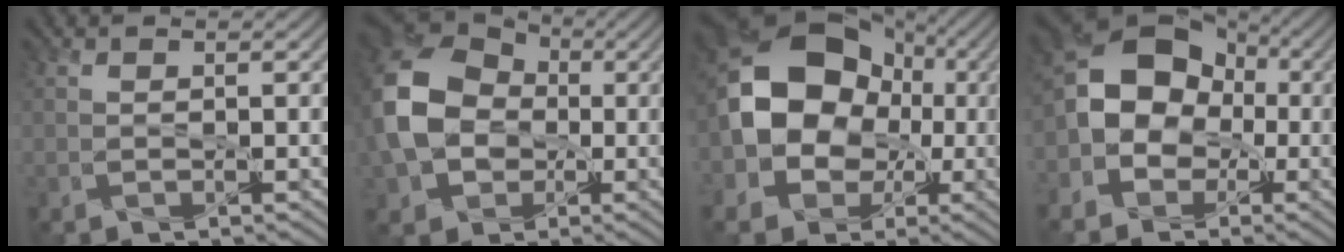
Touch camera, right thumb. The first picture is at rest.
{"total": 13.6, "force": [-0.6, 11.0, 8.0], "torque": [-0.218, -0.015, -0.008]}
{"total": 14.5, "force": [-0.5, 11.9, 8.4], "torque": [-0.149, 0.002, -0.026]}
{"total": 10.0, "force": [-1.5, 8.2, 5.4], "torque": [-0.093, 0.002, -0.050]}